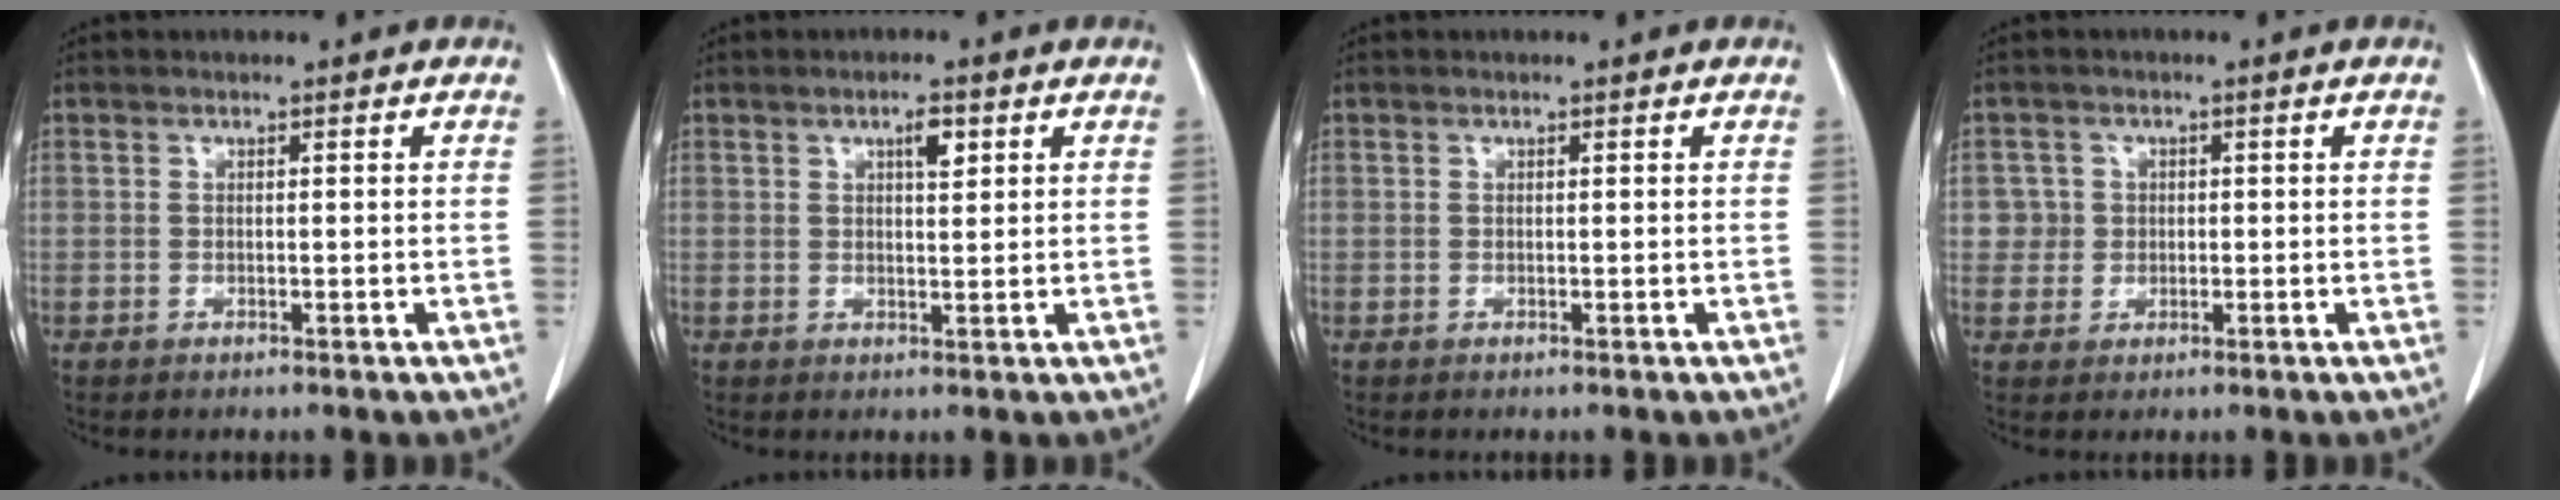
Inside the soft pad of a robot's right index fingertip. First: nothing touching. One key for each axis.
{"total": 2.8, "fx": 1.3, "fy": 0.7, "fz": 2.3, "tx": -0.041, "ty": -0.001, "tz": 0.021}
{"total": 0.0}
{"total": 2.9, "fx": 0.4, "fy": 2.8, "fz": -0.3, "tx": 0.020, "ty": 0.008, "tz": 0.006}